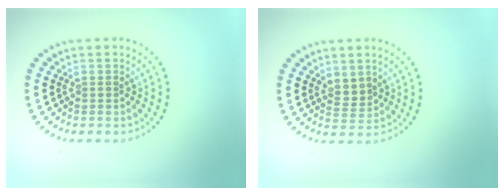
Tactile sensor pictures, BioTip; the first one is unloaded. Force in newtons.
{"total": 1.6, "press": 1.3, "slide": 1.0}